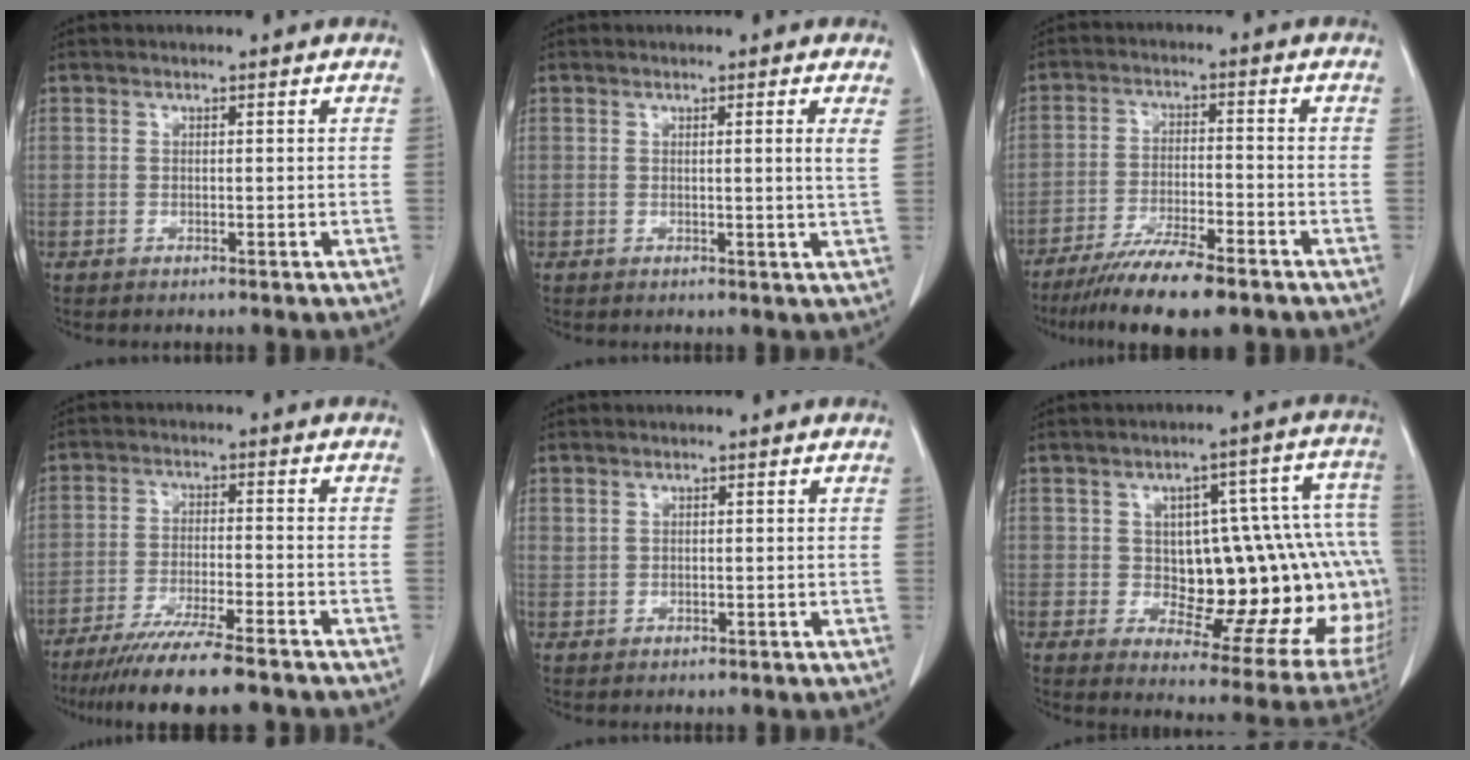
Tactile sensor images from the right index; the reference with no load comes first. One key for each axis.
{"total": 2.0, "fx": 0.7, "fy": -0.6, "fz": 1.8, "tx": -0.027, "ty": -0.006, "tz": 0.010}
{"total": 10.8, "fx": -8.3, "fy": 1.2, "fz": 6.8, "tx": -0.112, "ty": -0.025, "tz": -0.138}
{"total": 12.4, "fx": -10.2, "fy": 0.4, "fz": 7.0, "tx": -0.106, "ty": -0.031, "tz": -0.162}
{"total": 0.5, "fx": 0.4, "fy": 0.3, "fz": 0.2, "tx": -0.001, "ty": 0.001, "tz": 0.009}
{"total": 21.7, "fx": -1.2, "fy": 7.4, "fz": 20.3, "tx": -0.172, "ty": 0.044, "tz": 0.010}